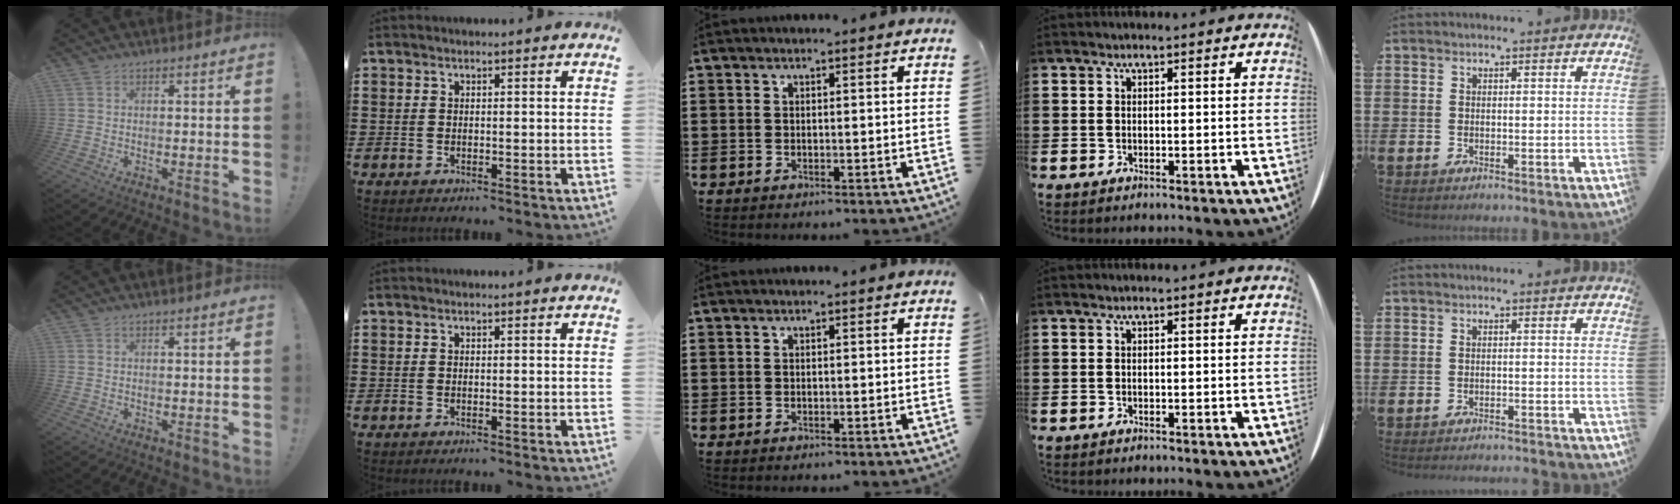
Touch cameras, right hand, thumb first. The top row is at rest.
{"little": {"total": 1.1, "force": [-1.1, -0.1, 0.0], "torque": [-0.001, 0.001, -0.022]}}